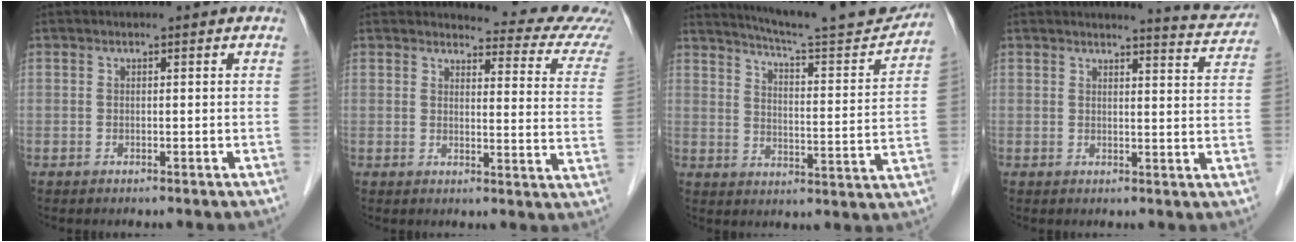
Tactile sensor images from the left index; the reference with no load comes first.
{"total": 13.3, "force": [13.0, 1.3, 2.4], "torque": [-0.003, -0.081, 0.113]}
{"total": 19.4, "force": [18.1, 0.6, 6.8], "torque": [-0.103, -0.045, 0.240]}
{"total": 6.2, "force": [6.2, 0.0, 0.4], "torque": [-0.013, -0.026, 0.058]}